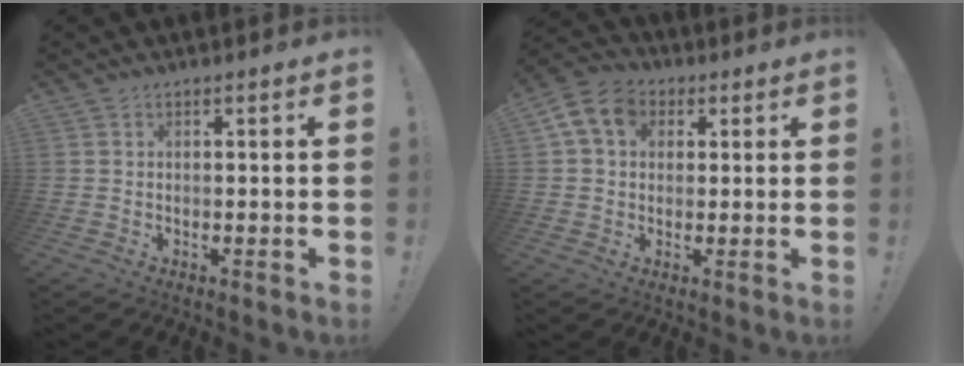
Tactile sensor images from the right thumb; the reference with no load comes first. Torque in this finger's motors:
{"motor_torque": [0.89, 0.88, 0.35, -0.27, 0.00]}